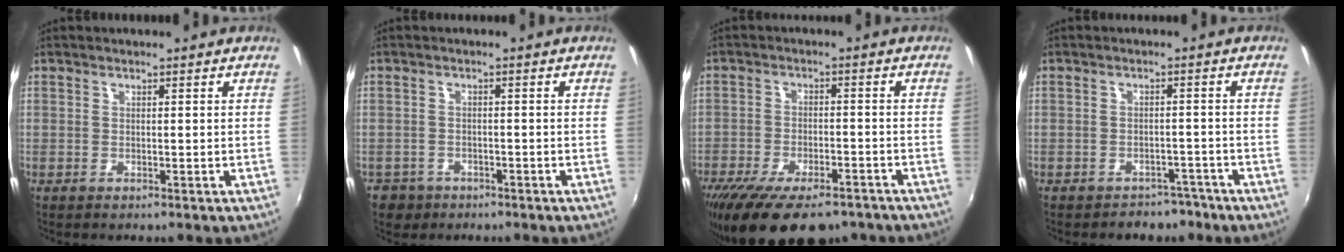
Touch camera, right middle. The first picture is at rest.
{"total": 4.6, "force": [-2.7, 3.6, 1.2], "torque": [-0.041, -0.002, -0.040]}
{"total": 17.4, "force": [-12.7, 6.6, 9.9], "torque": [-0.202, -0.040, -0.190]}
{"total": 5.3, "force": [-4.3, 3.0, 0.9], "torque": [-0.016, 0.011, -0.050]}